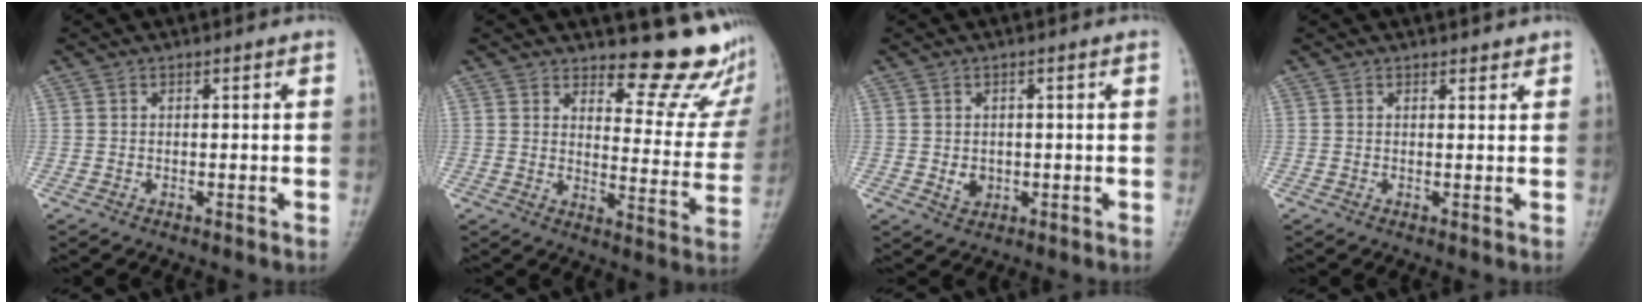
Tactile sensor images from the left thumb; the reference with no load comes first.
{"total": 12.6, "force": [11.1, 3.7, 4.9], "torque": [-0.023, -0.116, 0.134]}
{"total": 2.6, "force": [-0.2, 2.2, 1.5], "torque": [-0.013, 0.000, 0.003]}
{"total": 1.3, "force": [1.1, 0.6, 0.2], "torque": [0.007, -0.007, 0.011]}